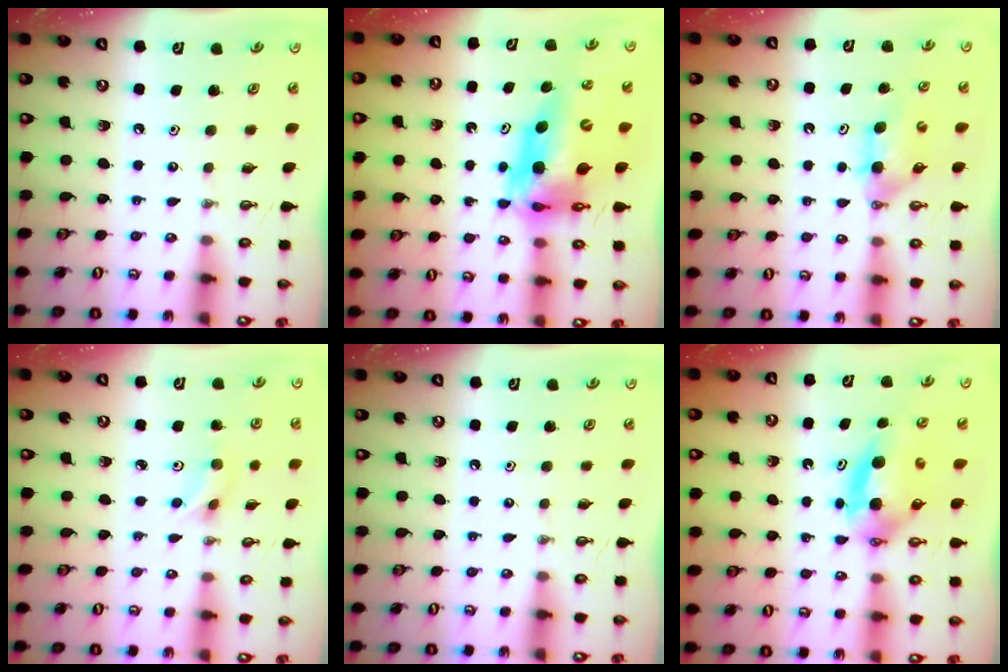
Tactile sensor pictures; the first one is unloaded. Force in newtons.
{"total": 14.3, "press": 14.3, "slide": 1.2}
{"total": 4.5, "press": 4.3, "slide": 1.4}
{"total": 4.8, "press": 4.7, "slide": 1.0}
{"total": 0.0}
{"total": 7.0, "press": 6.3, "slide": 3.0}